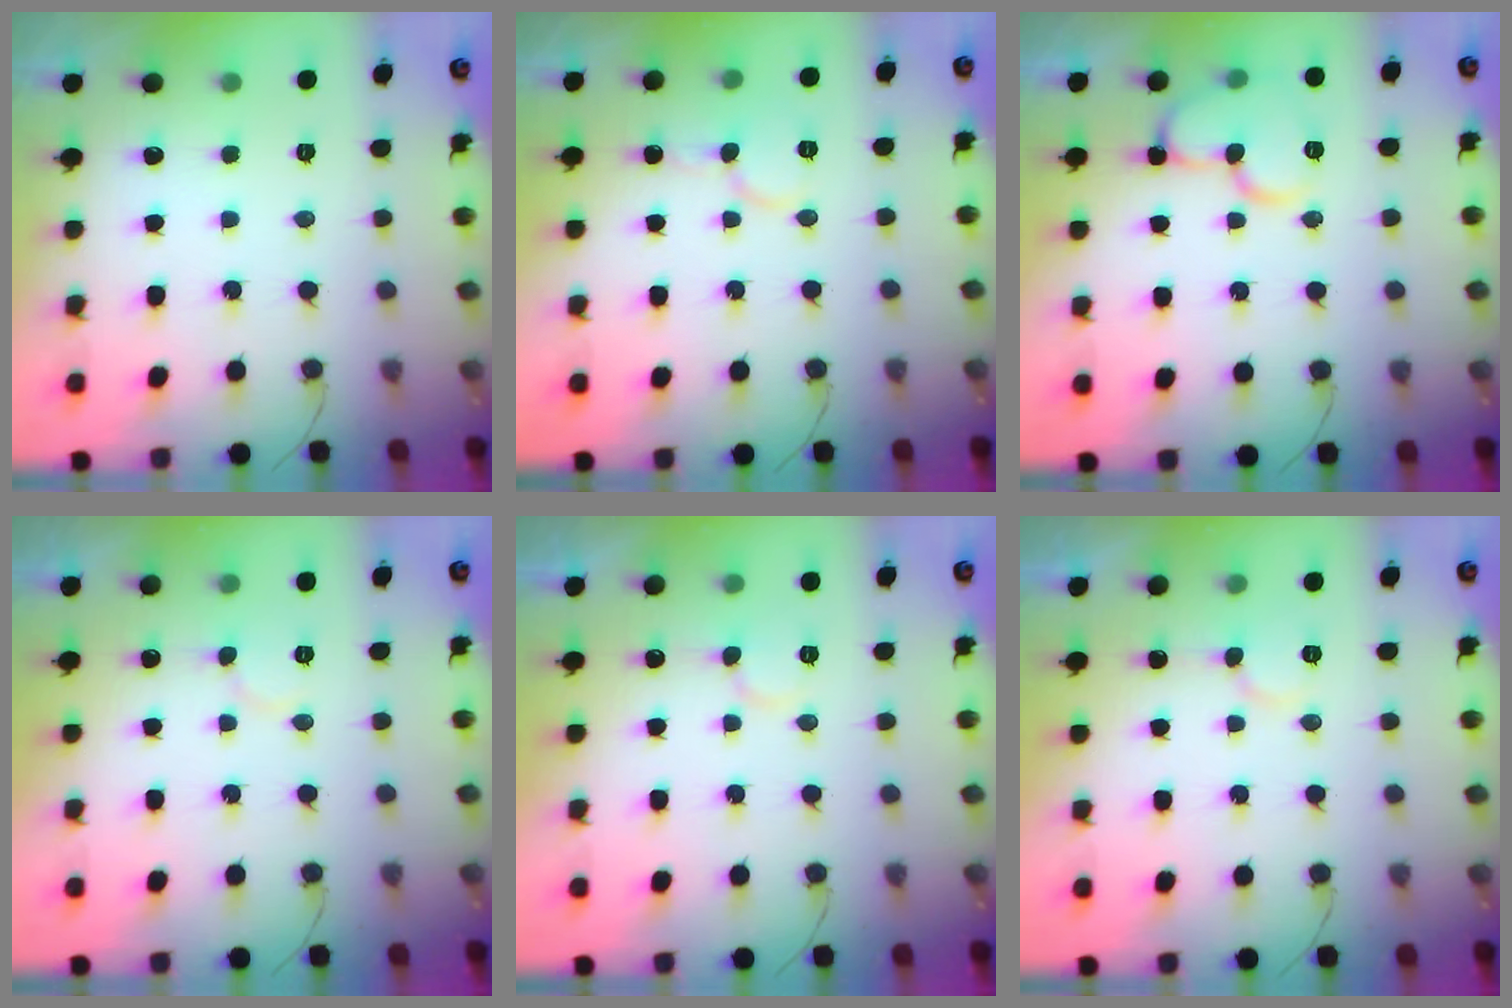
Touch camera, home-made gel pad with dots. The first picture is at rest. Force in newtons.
{"total": 6.3, "press": 6.3, "slide": 0.6}
{"total": 11.3, "press": 11.2, "slide": 1.2}
{"total": 6.0, "press": 6.0, "slide": 0.7}
{"total": 7.0, "press": 6.9, "slide": 1.0}
{"total": 5.1, "press": 5.1, "slide": 0.3}